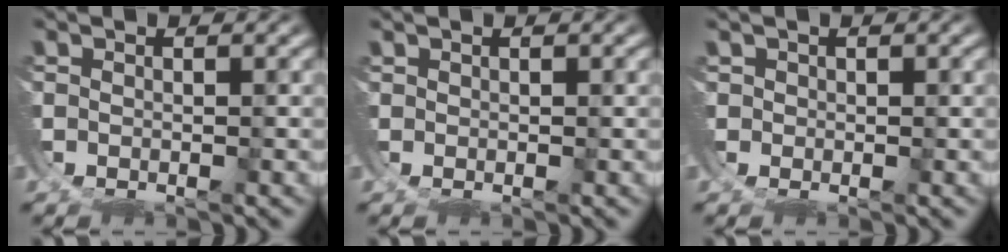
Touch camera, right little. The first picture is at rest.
{"total": 0.0}
{"total": 0.9, "force": [0.2, 0.9, -0.2], "torque": [0.000, -0.002, 0.004]}